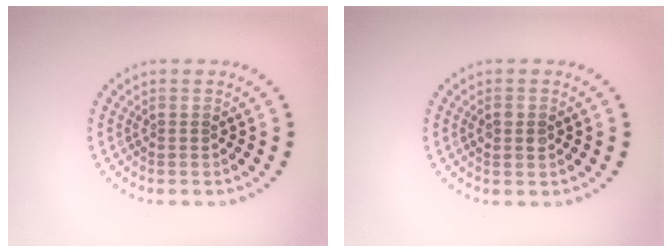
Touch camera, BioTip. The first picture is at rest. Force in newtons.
{"total": 1.2, "press": 1.2, "slide": 0.1}